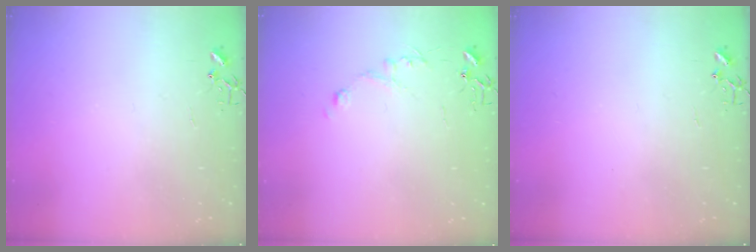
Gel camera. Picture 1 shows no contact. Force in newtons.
{"total": 5.5, "press": 5.5, "slide": 0.6}
{"total": 0.0}